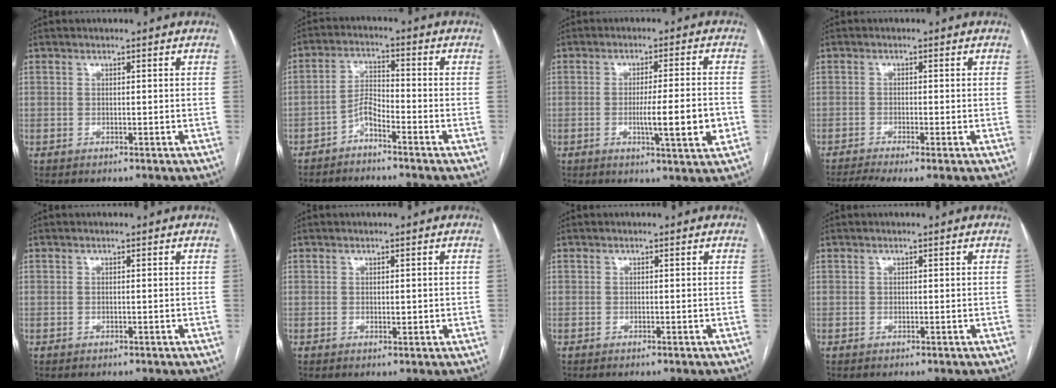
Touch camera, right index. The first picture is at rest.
{"total": 3.7, "force": [-2.9, 0.6, 2.2], "torque": [-0.044, 0.004, -0.059]}
{"total": 8.4, "force": [-2.1, 0.1, 8.1], "torque": [-0.122, -0.010, -0.031]}
{"total": 5.4, "force": [-3.8, 0.2, 3.8], "torque": [-0.068, -0.007, -0.065]}
{"total": 0.0}
{"total": 1.0, "force": [0.1, 0.6, 0.8], "torque": [-0.010, -0.002, 0.004]}
{"total": 0.0}
{"total": 0.0}